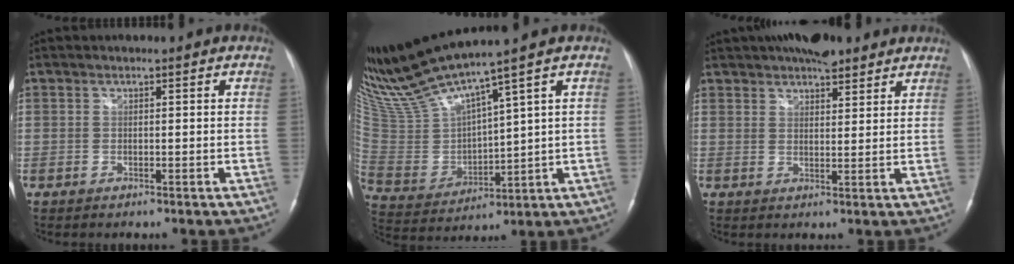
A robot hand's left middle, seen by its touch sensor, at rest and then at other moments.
{"total": 13.9, "force": [11.7, -0.7, 7.6], "torque": [-0.163, -0.011, 0.245]}
{"total": 9.6, "force": [7.6, 3.0, 5.0], "torque": [-0.079, 0.027, 0.120]}